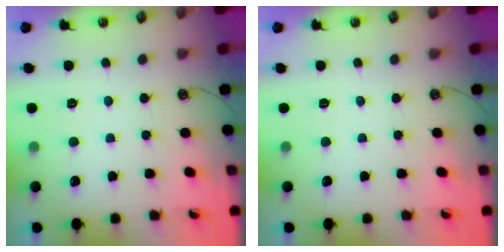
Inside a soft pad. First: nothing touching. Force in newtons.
{"total": 0.0}